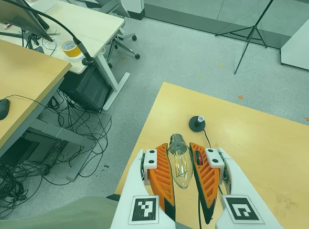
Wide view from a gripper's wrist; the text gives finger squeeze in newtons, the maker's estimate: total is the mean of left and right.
{"total": 20.2, "left": 21.9, "right": 18.4}